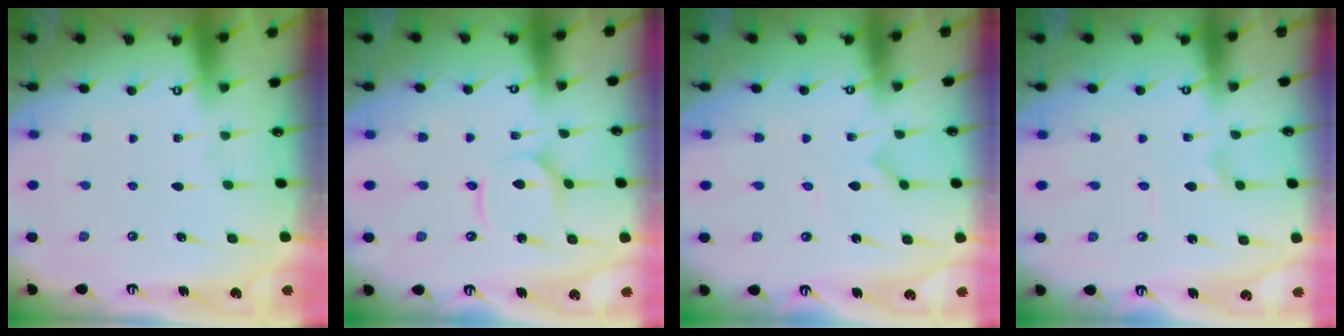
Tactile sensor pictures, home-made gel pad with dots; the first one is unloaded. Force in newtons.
{"total": 3.3, "press": 3.3, "slide": 0.4}
{"total": 0.0}
{"total": 1.8, "press": 1.8, "slide": 0.1}